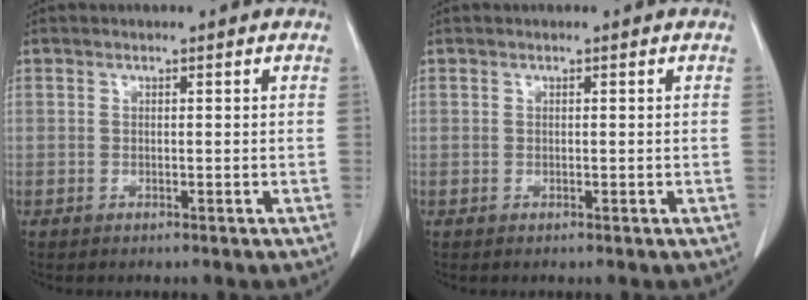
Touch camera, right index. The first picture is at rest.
{"total": 0.0}